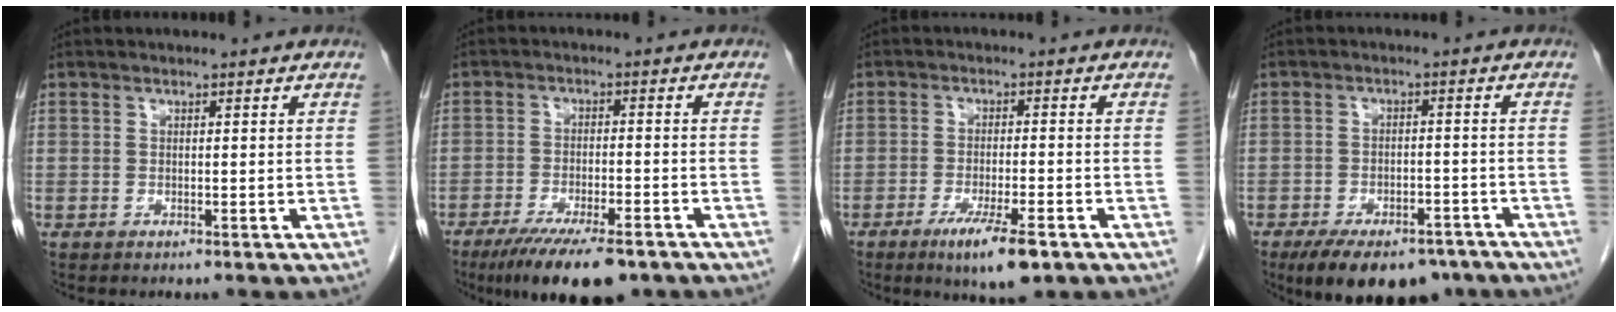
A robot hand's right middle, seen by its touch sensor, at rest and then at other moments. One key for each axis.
{"total": 11.7, "fx": -8.4, "fy": 2.9, "fz": 7.6, "tx": -0.120, "ty": -0.019, "tz": -0.131}
{"total": 7.5, "fx": -4.5, "fy": 0.9, "fz": 5.9, "tx": -0.104, "ty": -0.016, "tz": -0.069}
{"total": 13.4, "fx": -9.9, "fy": 6.2, "fz": 6.6, "tx": -0.107, "ty": -0.002, "tz": -0.142}